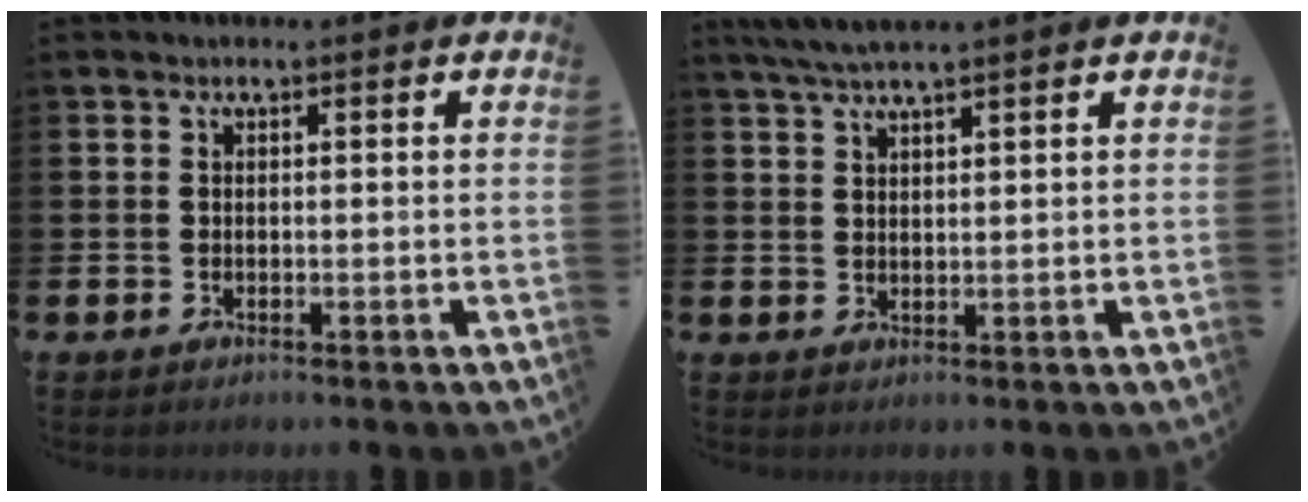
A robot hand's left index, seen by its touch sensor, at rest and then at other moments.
{"total": 3.6, "force": [3.2, 0.1, 1.7], "torque": [-0.048, 0.000, 0.060]}